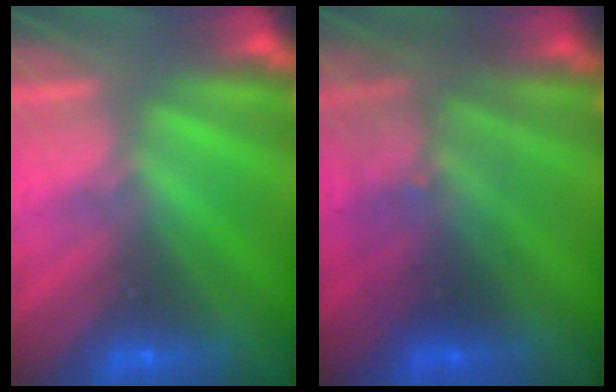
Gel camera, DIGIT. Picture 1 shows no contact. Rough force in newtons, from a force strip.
{"total": 2.9}